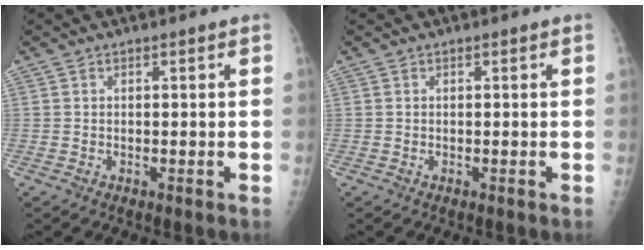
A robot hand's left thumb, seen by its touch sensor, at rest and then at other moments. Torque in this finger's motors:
{"motor_torque": [-0.10, -0.11, 0.00, 0.00, 0.00]}